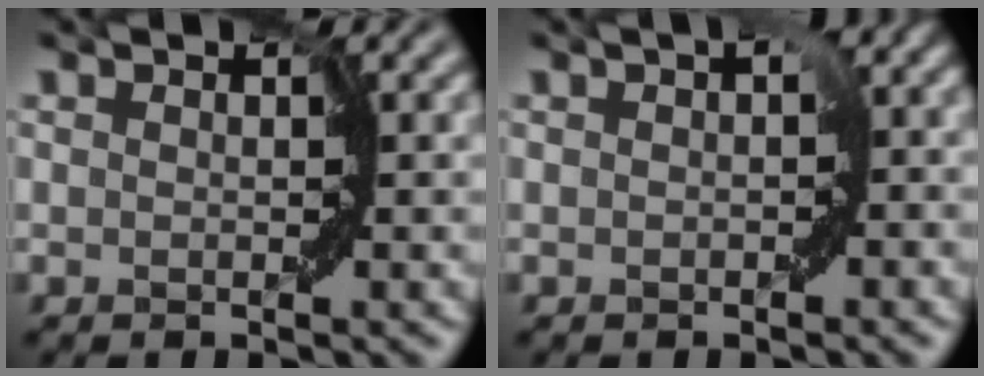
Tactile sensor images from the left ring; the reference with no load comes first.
{"total": 3.0, "force": [-0.1, 1.6, 2.5], "torque": [-0.026, 0.007, 0.001]}